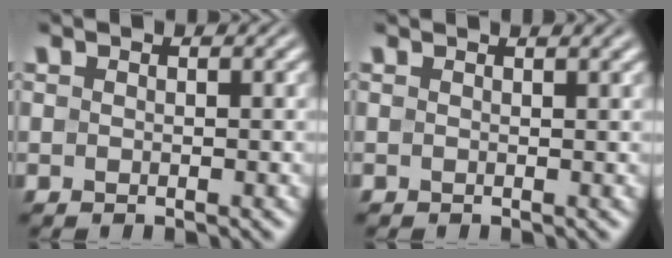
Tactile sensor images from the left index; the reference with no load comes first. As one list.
[{"total": 1.1, "force": [0.9, 0.2, 0.5], "torque": [-0.003, -0.001, 0.009]}]